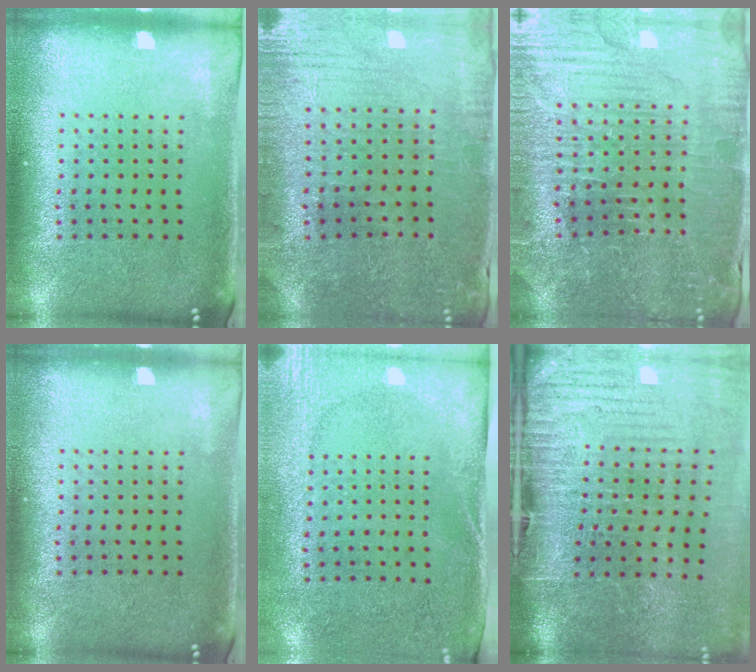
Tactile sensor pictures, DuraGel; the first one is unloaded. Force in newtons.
{"total": 0.6, "press": 0.5, "slide": 0.3}
{"total": 3.8, "press": 3.8, "slide": 0.4}
{"total": 0.0}
{"total": 2.7, "press": 2.1, "slide": 1.6}
{"total": 4.3, "press": 3.6, "slide": 2.4}